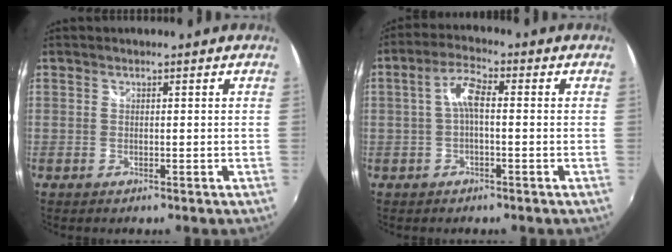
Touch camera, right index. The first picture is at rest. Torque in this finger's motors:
{"motor_torque": [0.57, -0.15, 0.37, 0.09]}